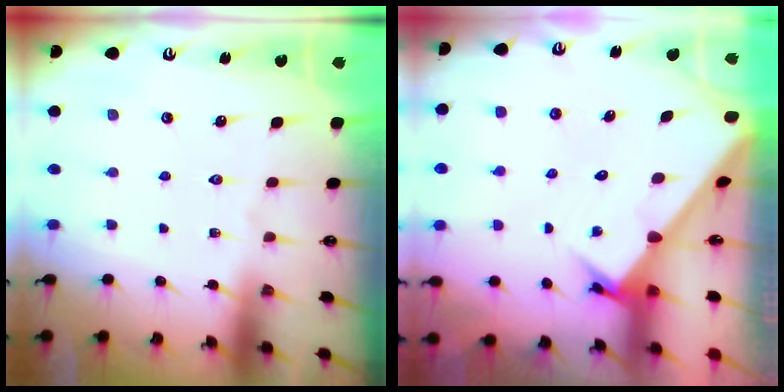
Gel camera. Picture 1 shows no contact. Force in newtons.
{"total": 3.6, "press": 3.5, "slide": 0.4}